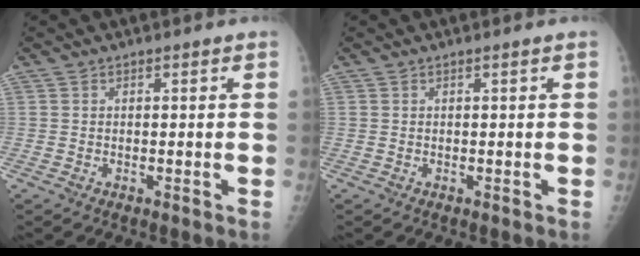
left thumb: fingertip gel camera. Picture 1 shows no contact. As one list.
[{"total": 0.0}]